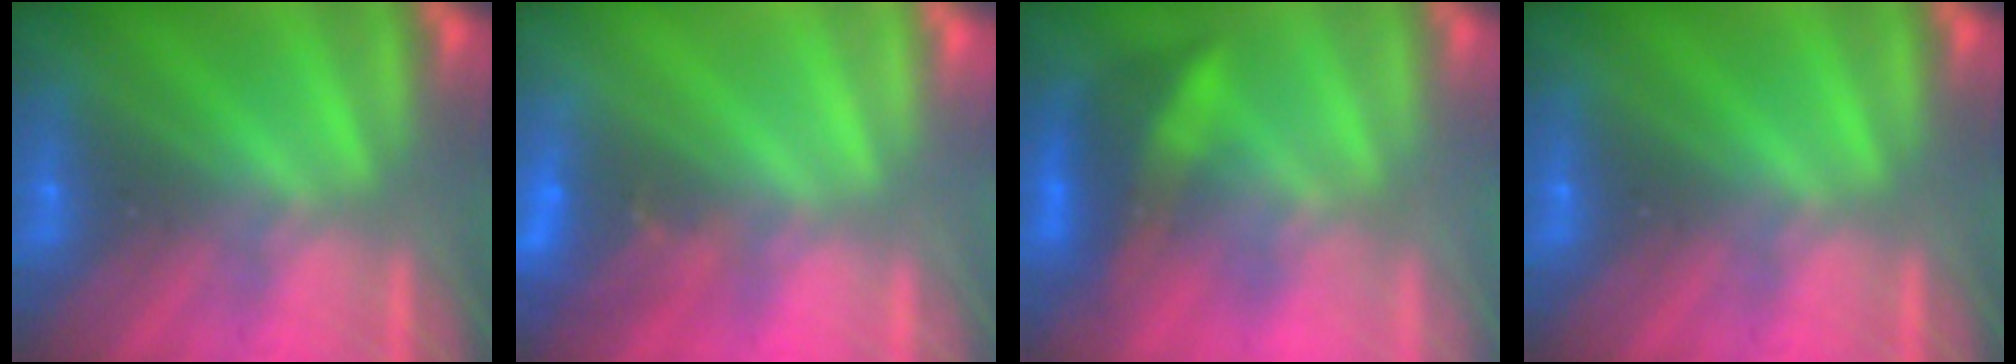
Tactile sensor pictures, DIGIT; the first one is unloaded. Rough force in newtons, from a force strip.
{"total": 2.7}
{"total": 3.5}
{"total": 0.0}